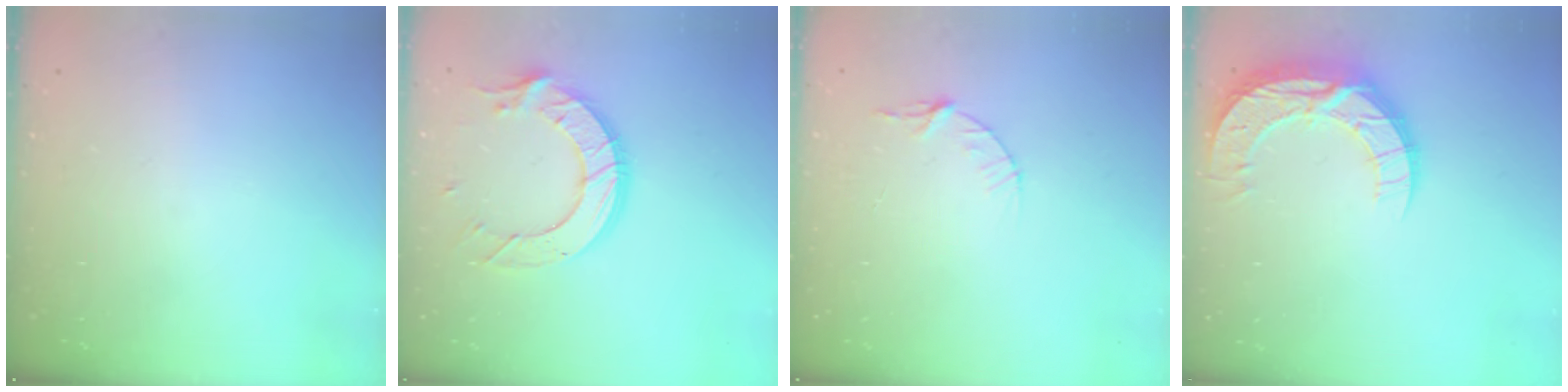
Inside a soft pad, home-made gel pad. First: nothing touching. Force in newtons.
{"total": 13.4, "press": 13.3, "slide": 0.8}
{"total": 3.4, "press": 3.4, "slide": 0.4}
{"total": 12.9, "press": 12.9, "slide": 1.1}